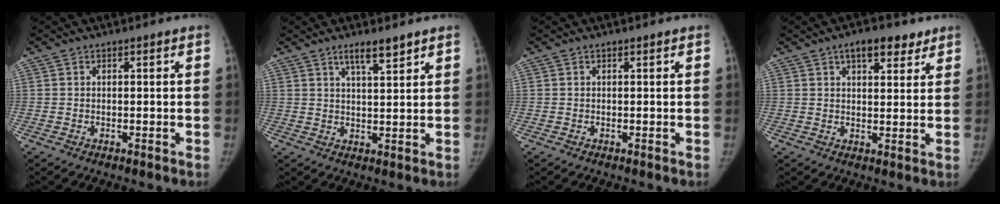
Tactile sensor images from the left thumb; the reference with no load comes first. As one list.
[{"total": 4.6, "force": [3.3, 0.8, 3.1], "torque": [-0.043, -0.021, 0.057]}, {"total": 0.0}, {"total": 7.0, "force": [4.3, 3.3, 4.5], "torque": [-0.034, -0.015, 0.059]}]